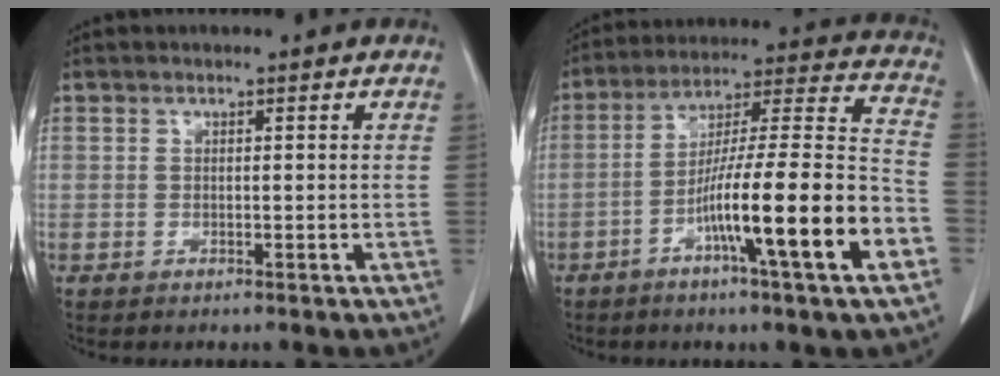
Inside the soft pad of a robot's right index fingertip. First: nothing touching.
{"total": 18.8, "force": [-7.3, 0.0, 17.3], "torque": [-0.268, 0.000, -0.121]}